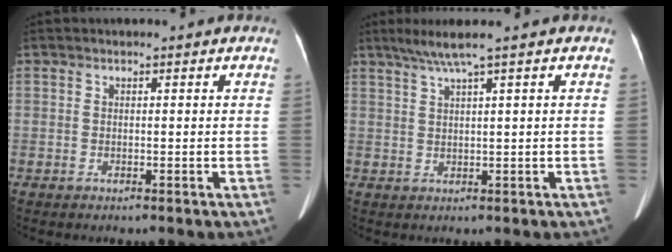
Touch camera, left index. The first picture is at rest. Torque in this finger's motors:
{"motor_torque": [-0.02, -0.38, 0.07, 0.00]}